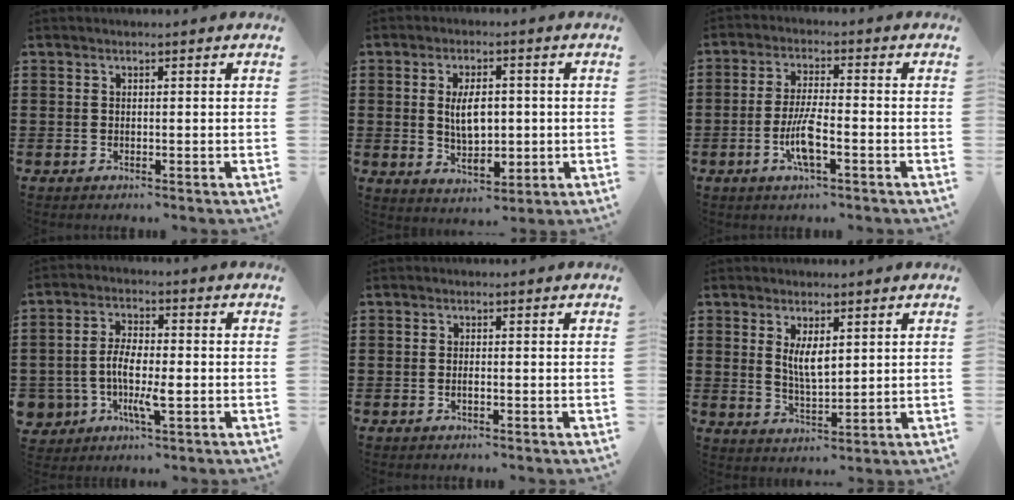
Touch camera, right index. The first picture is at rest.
{"total": 6.9, "force": [0.4, 3.8, 5.8], "torque": [-0.090, 0.004, 0.001]}
{"total": 6.0, "force": [-2.1, 1.2, 5.5], "torque": [-0.120, -0.009, -0.045]}
{"total": 6.1, "force": [-1.6, 3.2, 4.9], "torque": [-0.115, 0.002, -0.036]}
{"total": 0.7, "force": [-0.3, 0.2, 0.7], "torque": [-0.013, -0.005, -0.004]}
{"total": 4.3, "force": [1.4, 1.6, 3.8], "torque": [-0.070, -0.003, 0.023]}